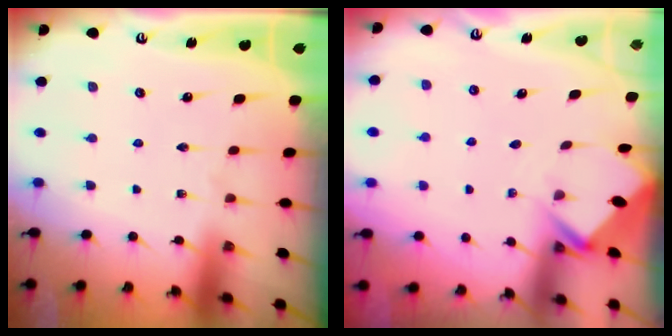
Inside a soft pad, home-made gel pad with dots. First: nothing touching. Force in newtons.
{"total": 2.7, "press": 2.7, "slide": 0.2}